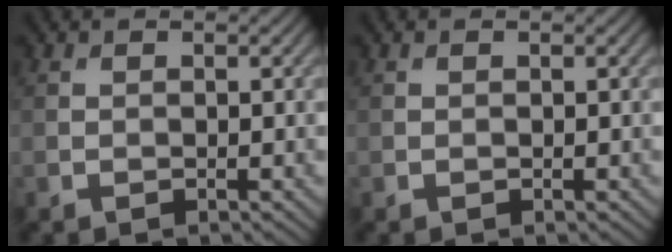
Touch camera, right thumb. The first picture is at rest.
{"total": 0.0}